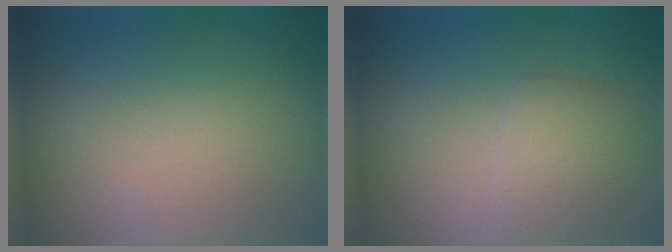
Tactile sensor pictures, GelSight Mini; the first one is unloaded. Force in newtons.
{"total": 2.6, "press": 2.6, "slide": 0.1}